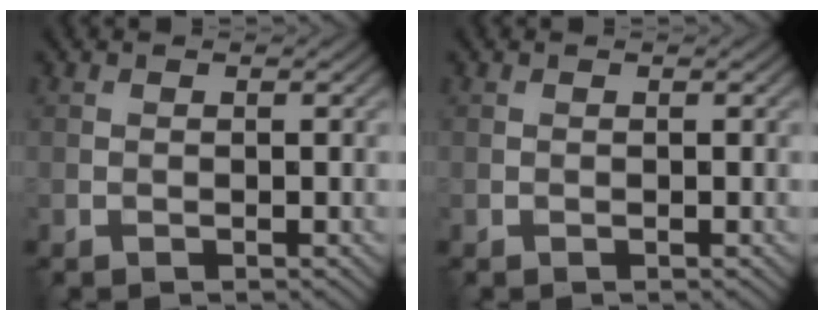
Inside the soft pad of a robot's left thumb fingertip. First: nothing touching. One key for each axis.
{"total": 0.0}